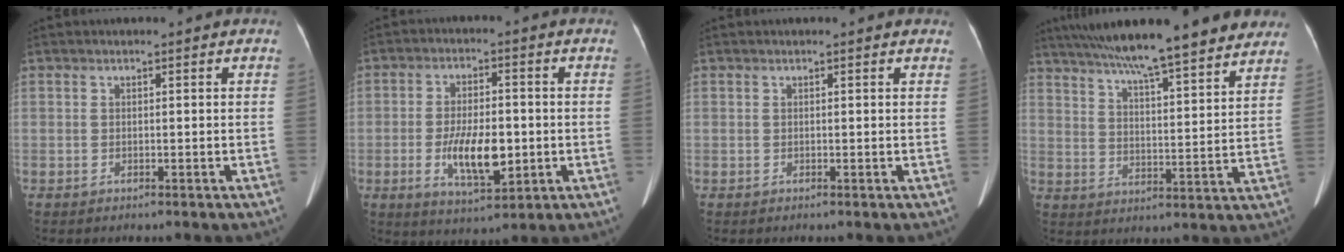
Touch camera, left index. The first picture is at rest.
{"total": 9.1, "force": [-1.9, 3.5, 8.2], "torque": [-0.155, -0.007, -0.027]}
{"total": 1.7, "force": [1.5, 0.6, 0.5], "torque": [-0.007, 0.003, -0.001]}
{"total": 22.1, "force": [18.5, 2.1, 11.8], "torque": [-0.188, 0.023, 0.261]}